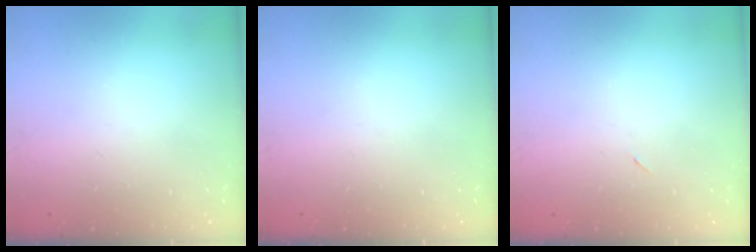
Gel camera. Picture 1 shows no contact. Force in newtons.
{"total": 0.0}
{"total": 2.3, "press": 1.9, "slide": 1.2}